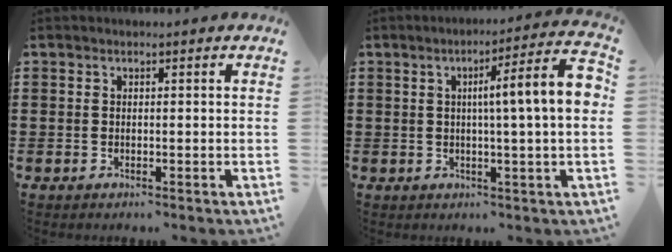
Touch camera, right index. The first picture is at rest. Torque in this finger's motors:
{"motor_torque": [1.78, 0.22, 0.61, 0.19]}